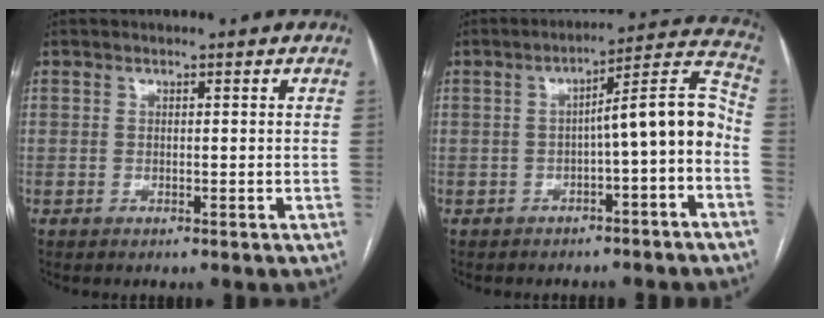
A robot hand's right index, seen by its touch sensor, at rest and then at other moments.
{"total": 9.6, "force": [-2.3, 1.0, 9.3], "torque": [-0.120, 0.042, -0.034]}